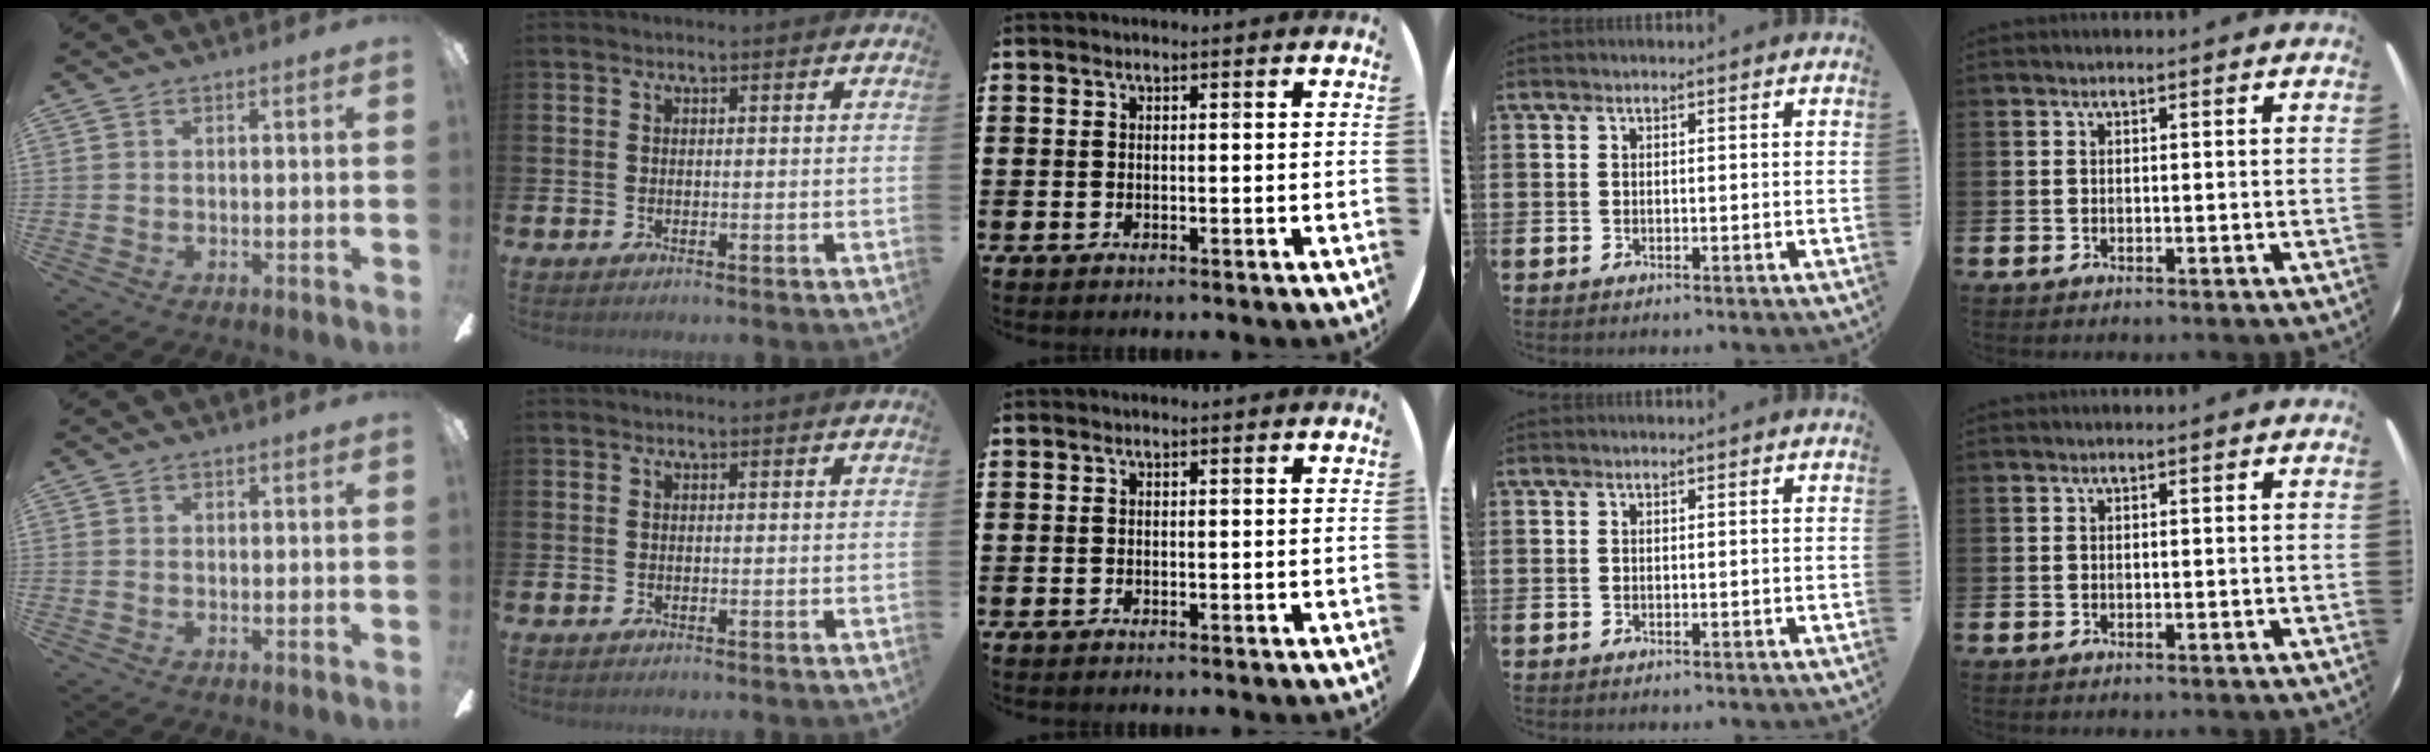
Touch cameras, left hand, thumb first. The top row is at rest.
{}